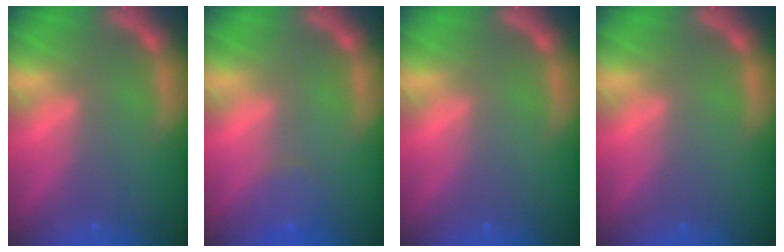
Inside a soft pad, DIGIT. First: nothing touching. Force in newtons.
{"total": 1.9}
{"total": 0.0}
{"total": 0.0}